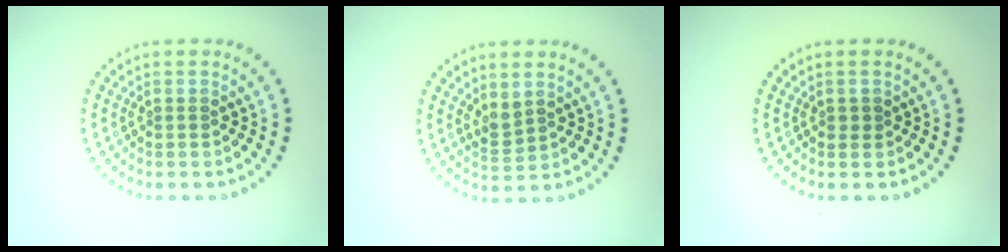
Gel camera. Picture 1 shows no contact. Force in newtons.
{"total": 1.4, "press": 1.3, "slide": 0.7}
{"total": 0.7, "press": 0.6, "slide": 0.2}